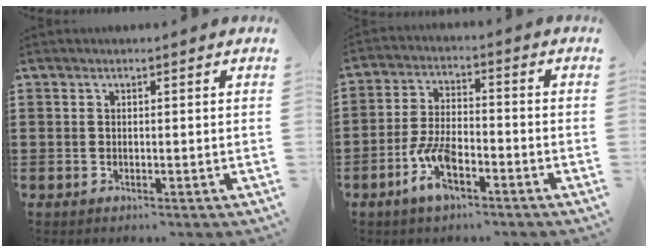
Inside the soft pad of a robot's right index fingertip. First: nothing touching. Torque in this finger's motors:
{"motor_torque": [1.48, -0.28, 0.05, -0.04]}